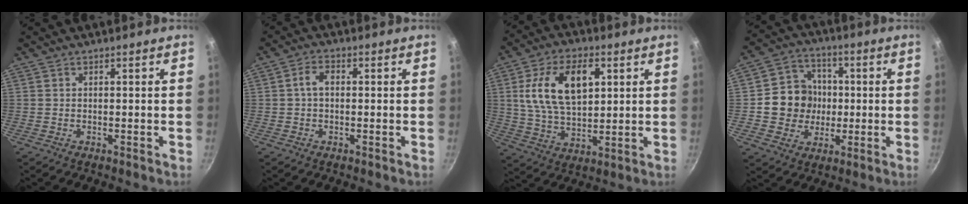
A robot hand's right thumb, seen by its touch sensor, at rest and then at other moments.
{"total": 3.3, "force": [0.1, 2.2, 2.5], "torque": [-0.044, 0.012, -0.003]}
{"total": 15.7, "force": [4.1, 9.1, 12.1], "torque": [-0.195, -0.005, 0.074]}
{"total": 11.4, "force": [-0.2, 10.6, 4.3], "torque": [-0.035, 0.020, -0.010]}